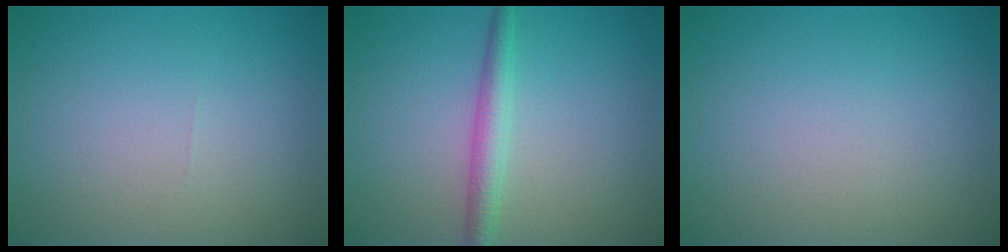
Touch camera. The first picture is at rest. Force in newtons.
{"total": 2.5, "press": 2.5, "slide": 0.1}
{"total": 0.0}